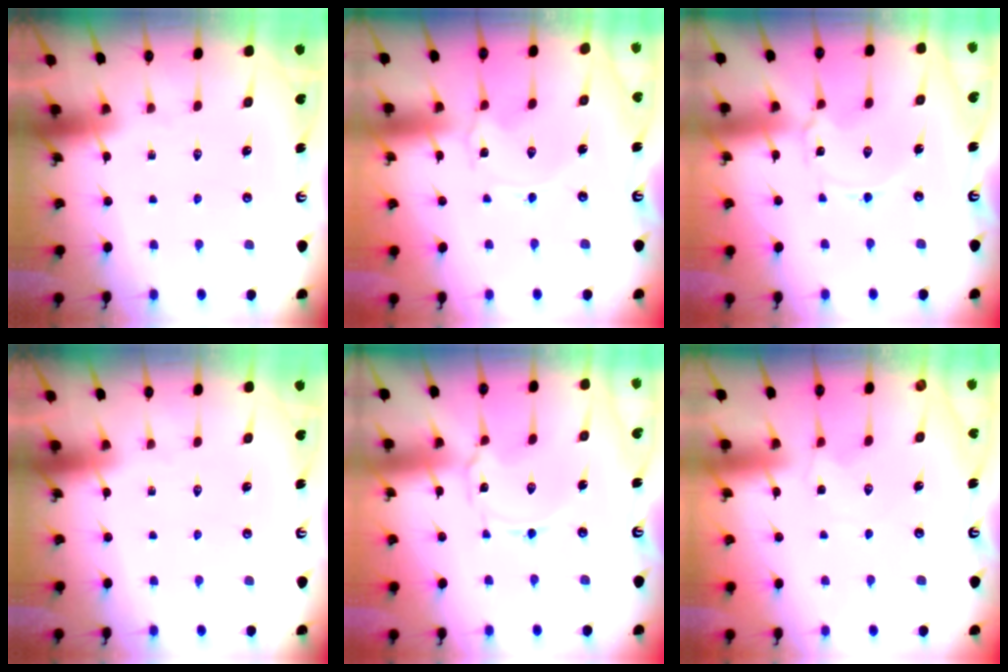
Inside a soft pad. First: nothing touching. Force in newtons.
{"total": 0.9, "press": 0.9, "slide": 0.2}
{"total": 2.5, "press": 2.5, "slide": 0.3}
{"total": 0.0}
{"total": 1.8, "press": 1.7, "slide": 0.4}
{"total": 2.3, "press": 2.2, "slide": 0.4}